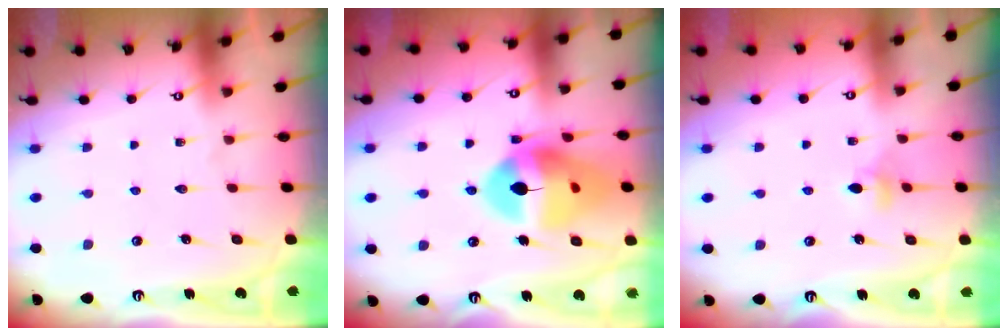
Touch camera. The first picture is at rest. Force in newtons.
{"total": 17.9, "press": 17.8, "slide": 2.1}
{"total": 3.4, "press": 3.3, "slide": 0.8}